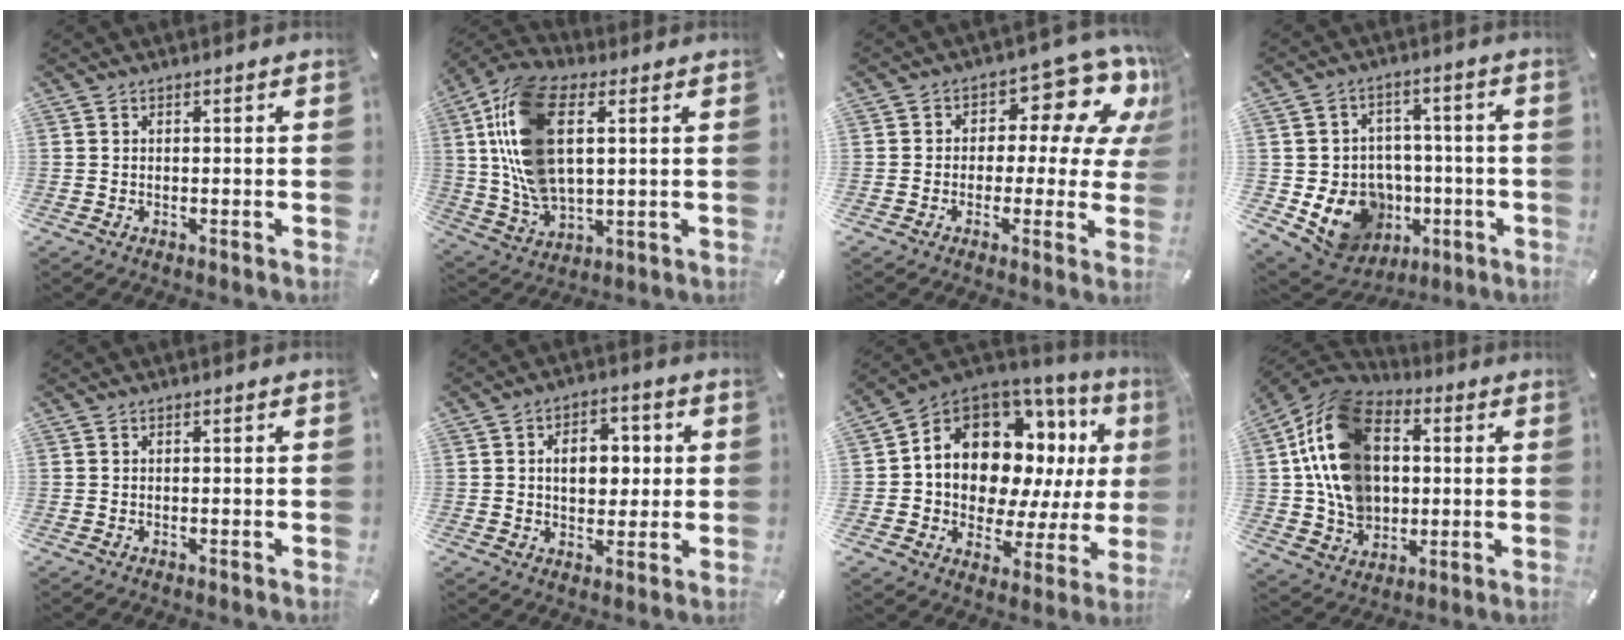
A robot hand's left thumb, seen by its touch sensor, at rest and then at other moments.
{"total": 17.9, "force": [4.5, 10.3, 13.9], "torque": [-0.324, -0.004, 0.083]}
{"total": 13.4, "force": [6.9, 7.6, 8.7], "torque": [-0.113, -0.054, 0.113]}
{"total": 14.2, "force": [-3.8, 12.5, 5.5], "torque": [-0.092, 0.009, -0.049]}
{"total": 0.0}
{"total": 9.1, "force": [1.2, 6.6, 6.1], "torque": [-0.080, 0.002, 0.013]}
{"total": 15.3, "force": [6.3, 10.6, 9.1], "torque": [-0.164, -0.065, 0.108]}
{"total": 18.9, "force": [1.5, 15.0, 11.4], "torque": [-0.240, 0.003, 0.032]}